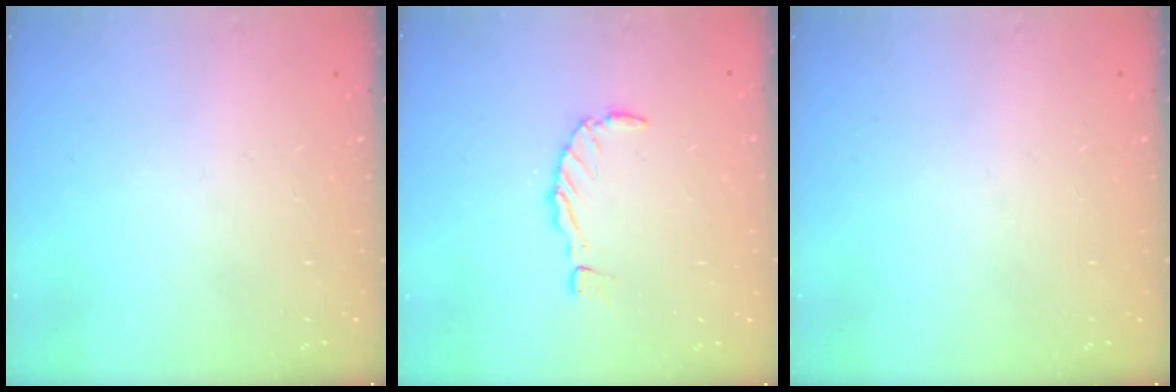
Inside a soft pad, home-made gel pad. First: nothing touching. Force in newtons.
{"total": 0.0}
{"total": 0.0}